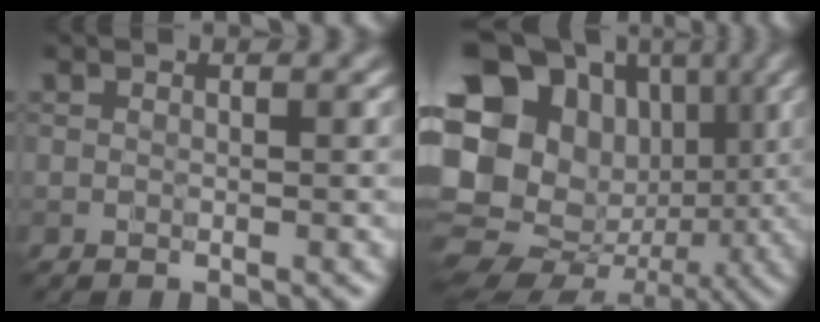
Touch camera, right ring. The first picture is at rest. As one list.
[{"total": 22.0, "force": [0.8, 19.5, 10.2], "torque": [-0.206, 0.029, -0.025]}]